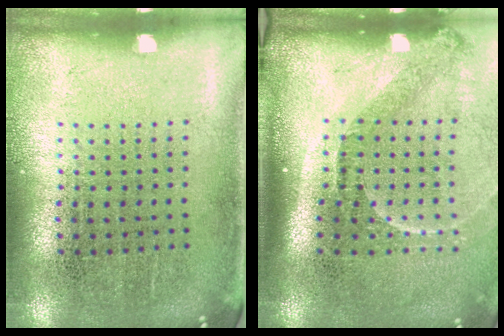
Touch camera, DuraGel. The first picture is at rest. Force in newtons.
{"total": 2.2, "press": 1.5, "slide": 1.6}